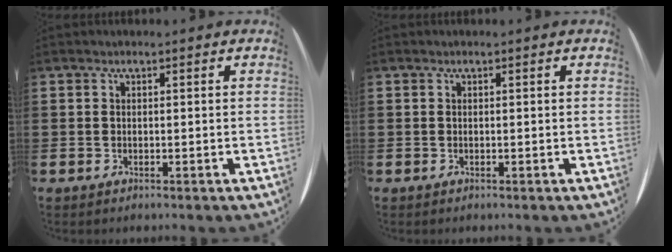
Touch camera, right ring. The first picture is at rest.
{"total": 0.0}